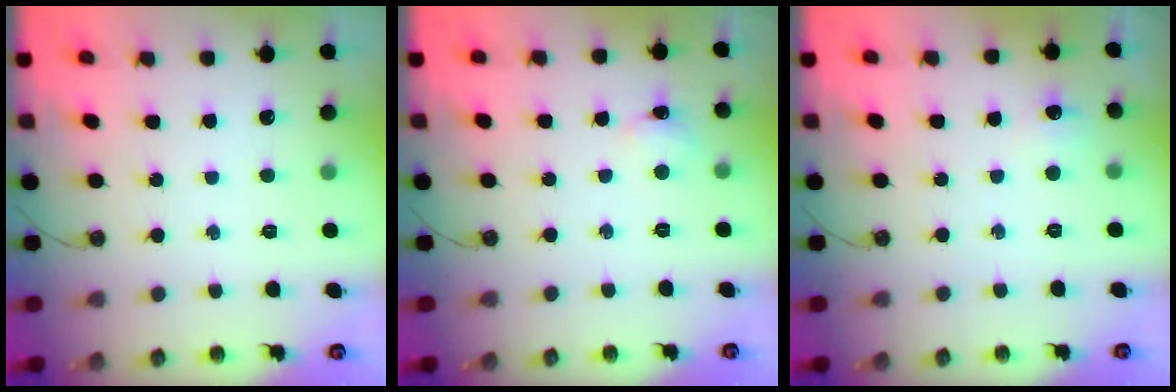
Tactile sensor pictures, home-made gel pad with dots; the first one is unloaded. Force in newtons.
{"total": 2.4, "press": 2.3, "slide": 0.5}
{"total": 4.4, "press": 4.4, "slide": 0.6}